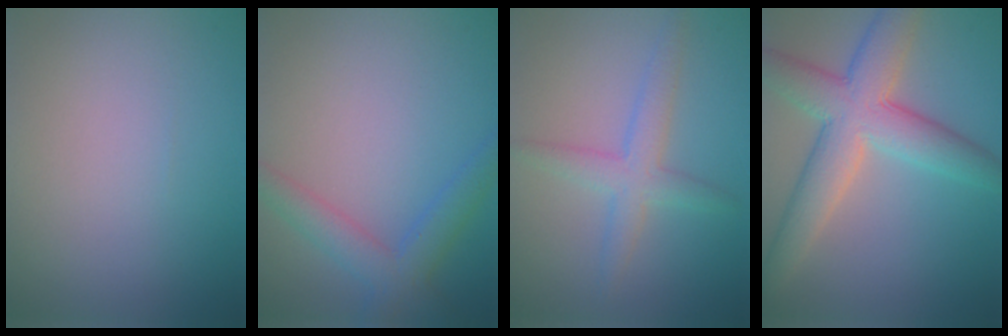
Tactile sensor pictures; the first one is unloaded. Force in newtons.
{"total": 3.6, "press": 3.6, "slide": 0.2}
{"total": 2.9, "press": 2.9, "slide": 0.0}
{"total": 7.5, "press": 7.5, "slide": 0.6}